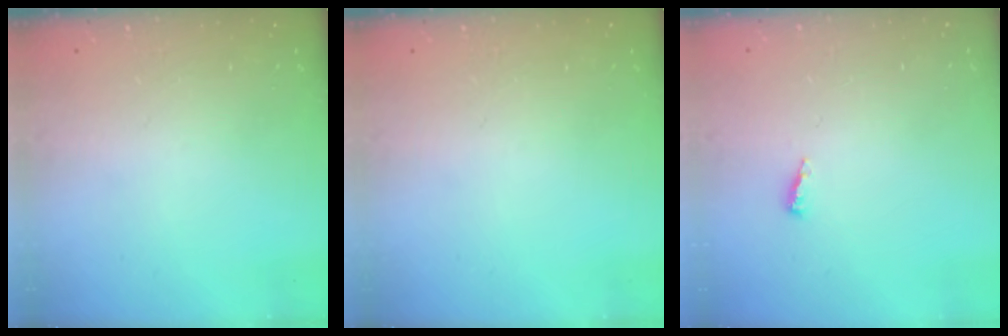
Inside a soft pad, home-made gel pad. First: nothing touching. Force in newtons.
{"total": 0.0}
{"total": 2.5, "press": 2.5, "slide": 0.2}